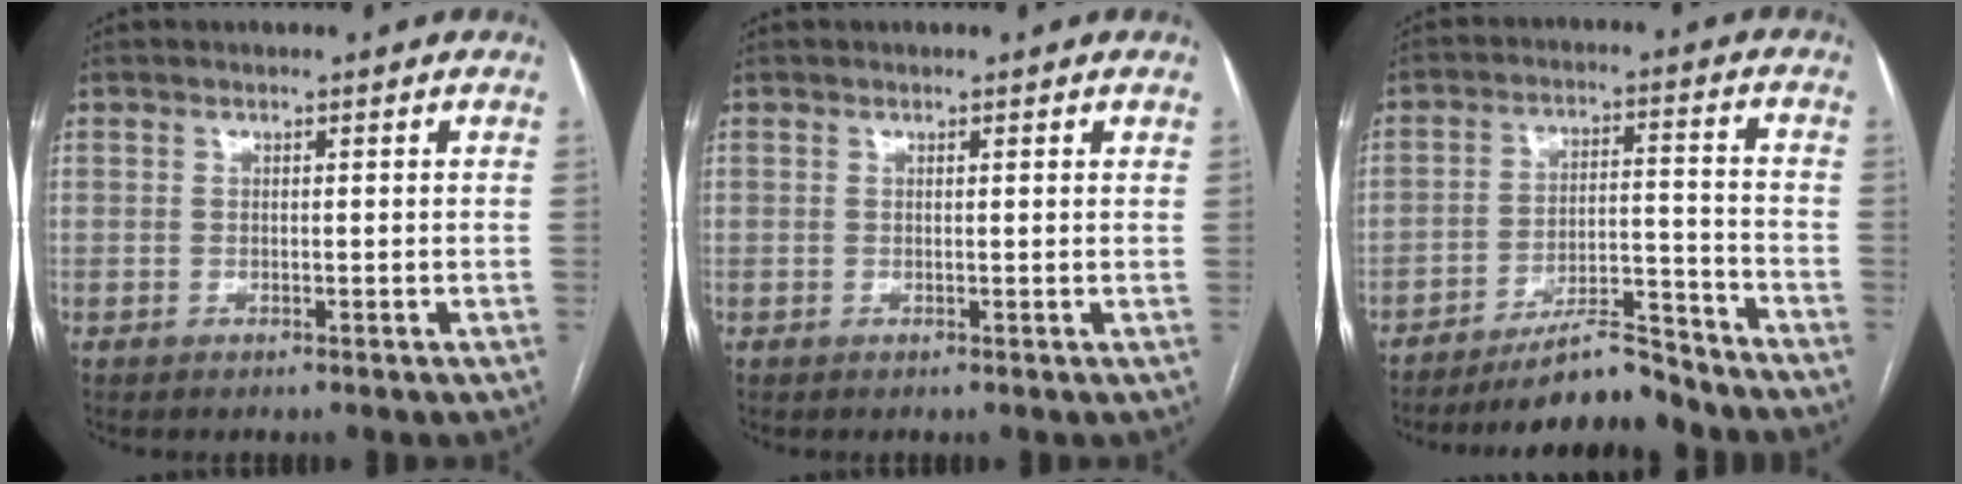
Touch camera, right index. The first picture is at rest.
{"total": 0.6, "force": [0.5, 0.0, 0.3], "torque": [-0.006, 0.001, 0.003]}
{"total": 10.3, "force": [-9.5, 1.2, 3.8], "torque": [-0.055, 0.015, -0.161]}